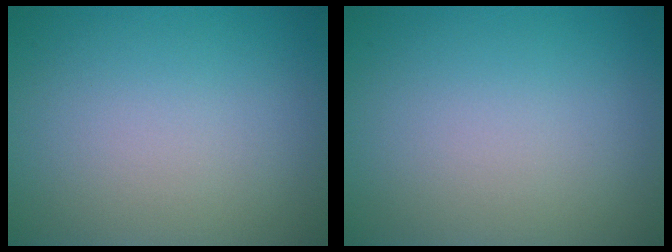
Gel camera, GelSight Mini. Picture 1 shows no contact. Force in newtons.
{"total": 0.0}